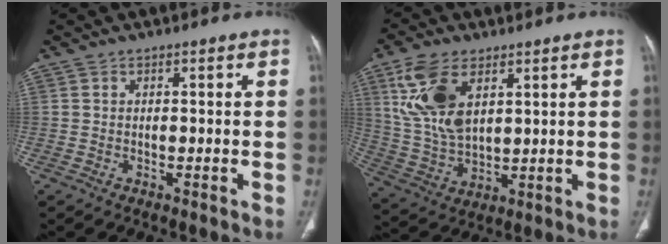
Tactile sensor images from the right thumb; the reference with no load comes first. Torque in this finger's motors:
{"motor_torque": [1.10, 2.28, 1.42, 1.11, 0.17]}